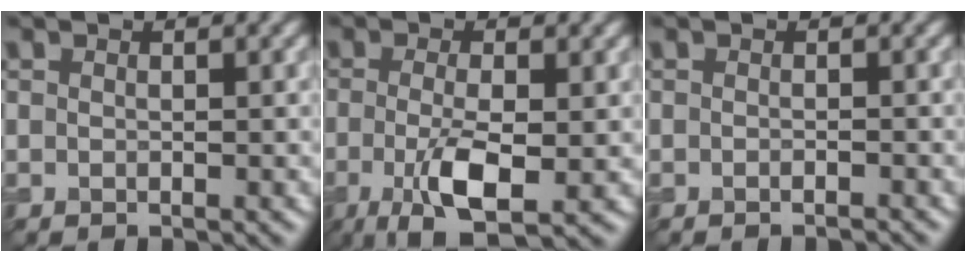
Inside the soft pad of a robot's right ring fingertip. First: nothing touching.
{"total": 6.0, "force": [-1.5, 1.8, 5.5], "torque": [-0.114, -0.014, -0.028]}
{"total": 0.9, "force": [-0.7, 0.1, 0.5], "torque": [-0.003, -0.001, -0.014]}